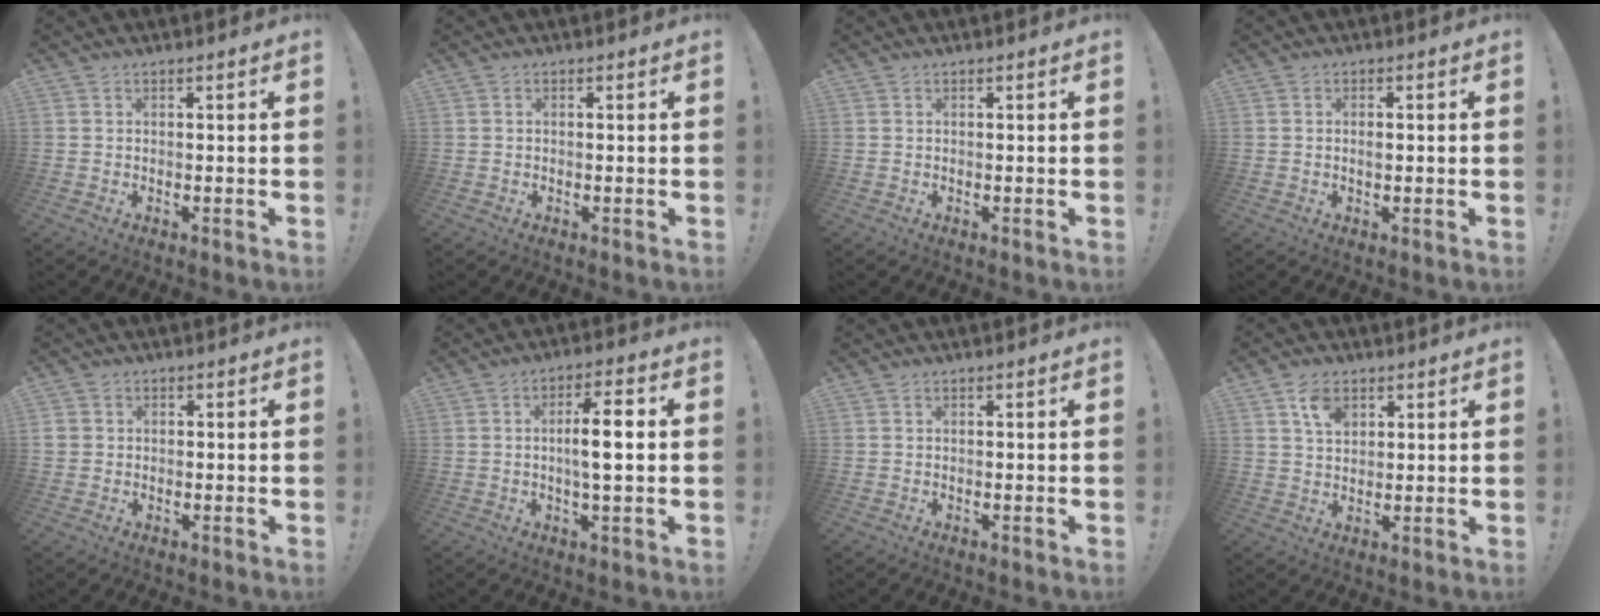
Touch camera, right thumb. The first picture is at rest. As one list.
[{"total": 0.0}, {"total": 0.0}, {"total": 1.1, "force": [-0.1, 0.7, 0.8], "torque": [-0.010, 0.003, -0.003]}, {"total": 2.2, "force": [0.1, 2.1, 0.4], "torque": [-0.001, 0.006, 0.002]}, {"total": 8.6, "force": [0.2, 1.9, 8.3], "torque": [-0.138, 0.001, -0.004]}, {"total": 0.0}, {"total": 6.2, "force": [3.3, 4.0, 3.4], "torque": [-0.052, -0.009, 0.059]}]